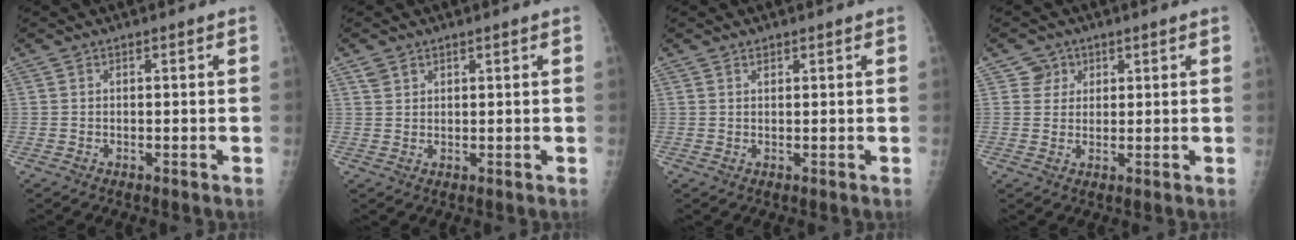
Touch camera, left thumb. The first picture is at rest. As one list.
[{"total": 2.1, "force": [1.4, 1.4, 0.6], "torque": [0.002, -0.007, 0.025]}, {"total": 1.0, "force": [0.7, 0.6, 0.3], "torque": [0.003, -0.004, 0.010]}, {"total": 3.4, "force": [1.6, 3.0, 0.1], "torque": [0.022, -0.006, 0.022]}]